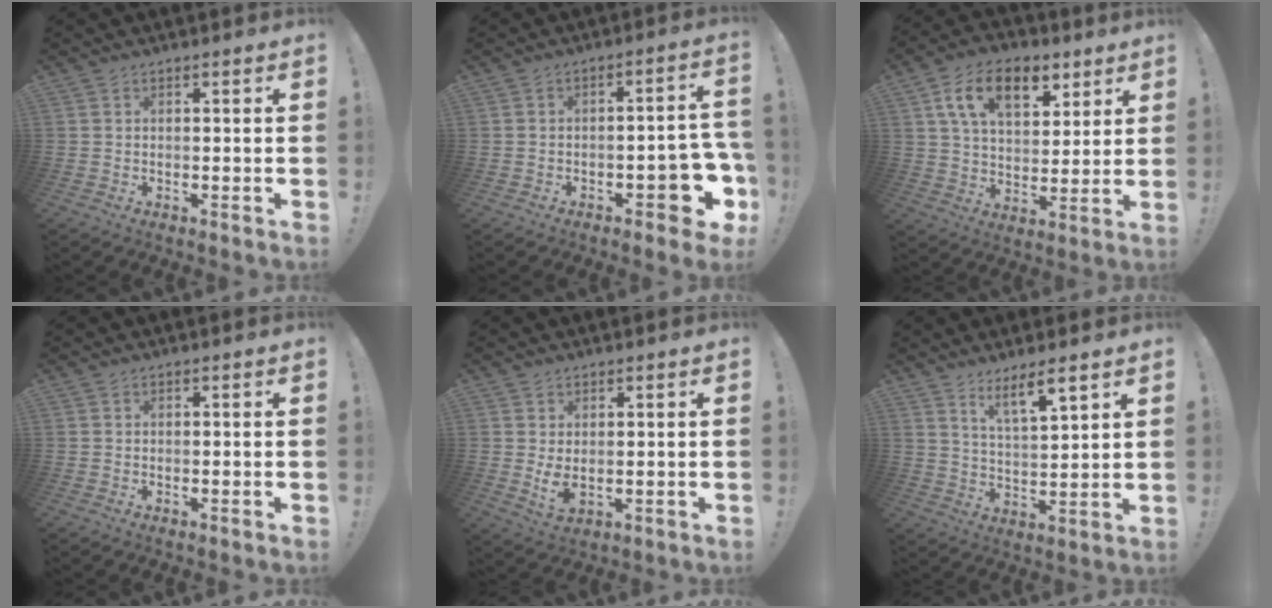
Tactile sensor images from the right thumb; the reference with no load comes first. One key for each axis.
{"total": 10.7, "fx": -4.7, "fy": 4.4, "fz": 8.5, "tx": -0.087, "ty": 0.026, "tz": -0.071}
{"total": 16.6, "fx": 7.8, "fy": 10.0, "fz": 10.7, "tx": -0.164, "ty": -0.021, "tz": 0.139}
{"total": 0.0}
{"total": 4.5, "fx": 0.8, "fy": 2.5, "fz": 3.7, "tx": -0.057, "ty": -0.015, "tz": 0.014}
{"total": 8.5, "fx": 6.4, "fy": 1.2, "fz": 5.5, "tx": -0.087, "ty": -0.041, "tz": 0.108}